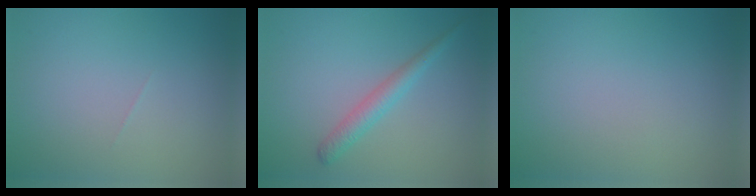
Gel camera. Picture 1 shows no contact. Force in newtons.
{"total": 2.2, "press": 2.2, "slide": 0.0}
{"total": 0.0}